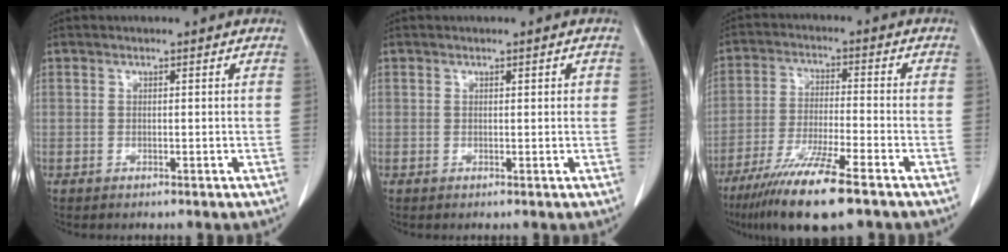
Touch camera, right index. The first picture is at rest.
{"total": 1.5, "force": [0.6, 0.8, 1.1], "torque": [-0.012, 0.003, 0.007]}
{"total": 12.4, "force": [-8.3, 0.6, 9.1], "torque": [-0.172, -0.034, -0.146]}